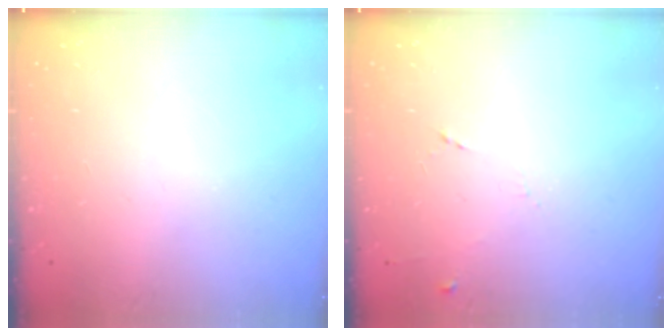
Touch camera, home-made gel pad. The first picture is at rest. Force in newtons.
{"total": 5.4, "press": 5.3, "slide": 0.9}